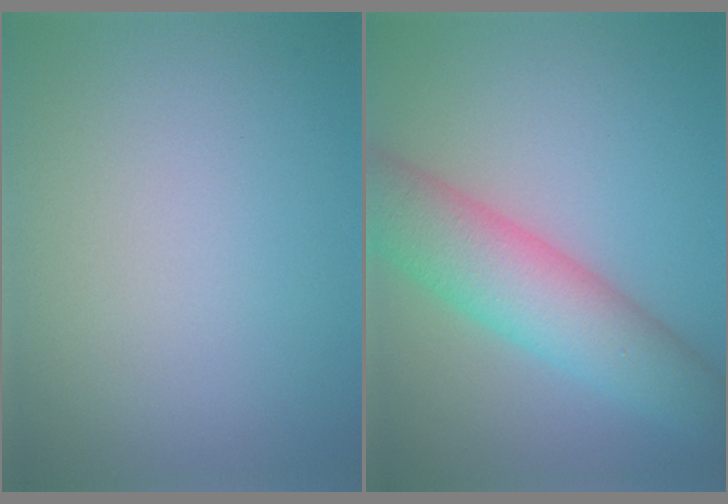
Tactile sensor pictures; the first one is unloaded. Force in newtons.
{"total": 7.2, "press": 7.2, "slide": 0.2}